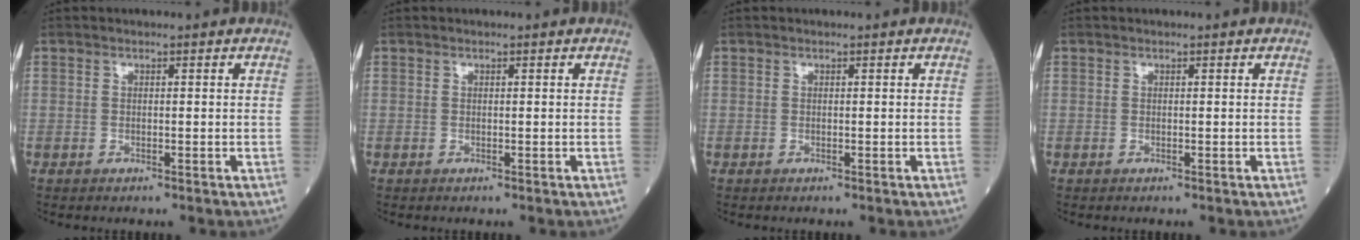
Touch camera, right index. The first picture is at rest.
{"total": 0.0}
{"total": 0.0}
{"total": 0.0}